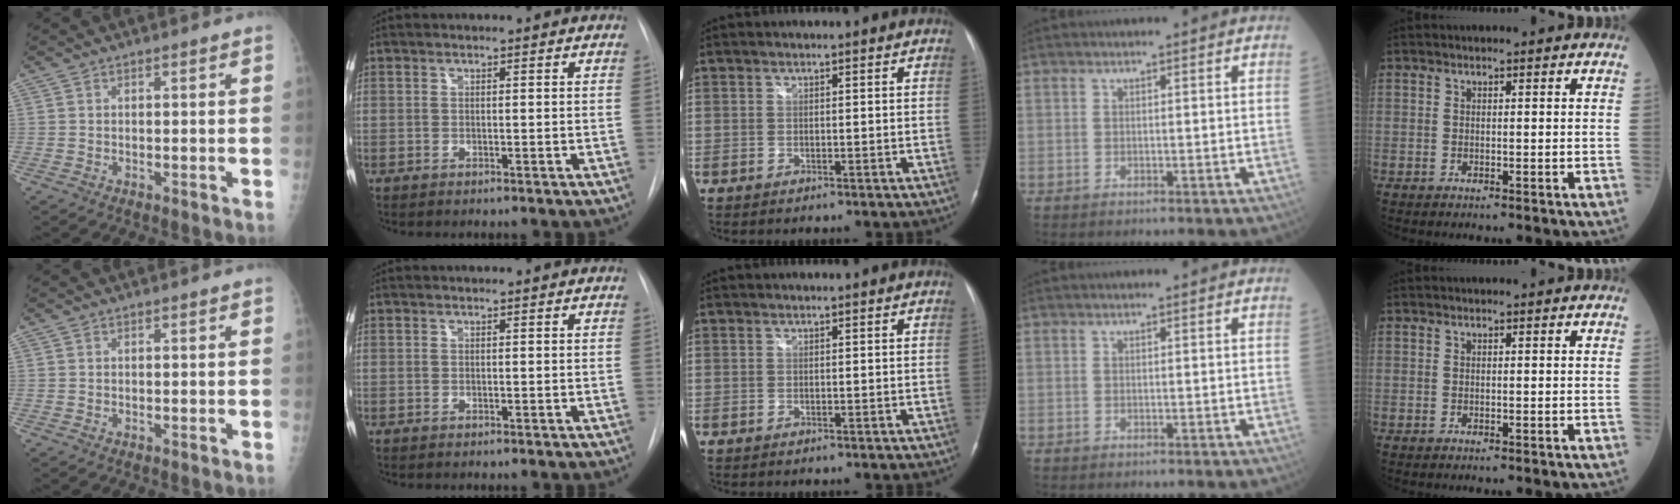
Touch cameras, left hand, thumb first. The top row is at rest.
{}